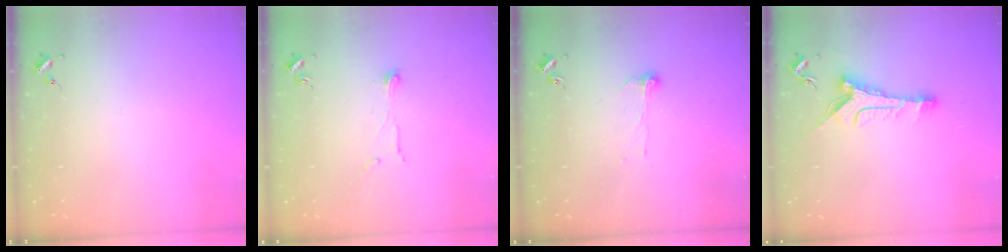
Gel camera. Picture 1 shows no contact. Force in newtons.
{"total": 5.5, "press": 5.5, "slide": 0.3}
{"total": 6.0, "press": 6.0, "slide": 0.5}
{"total": 10.4, "press": 10.3, "slide": 0.8}